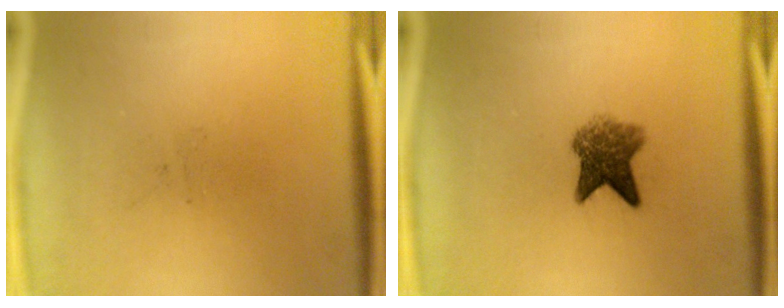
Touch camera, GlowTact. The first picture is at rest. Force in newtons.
{"total": 5.5}